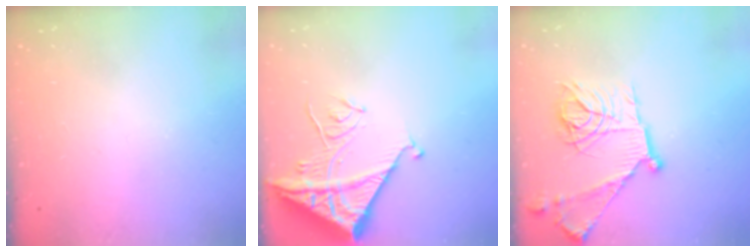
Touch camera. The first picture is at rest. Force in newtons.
{"total": 13.7, "press": 13.6, "slide": 1.1}
{"total": 18.7, "press": 18.6, "slide": 1.5}